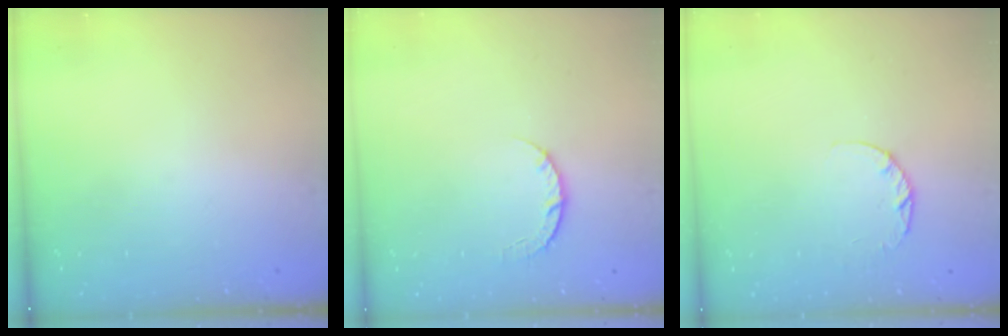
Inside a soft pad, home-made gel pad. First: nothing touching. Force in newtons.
{"total": 4.8, "press": 4.8, "slide": 0.6}
{"total": 2.6, "press": 2.5, "slide": 0.4}